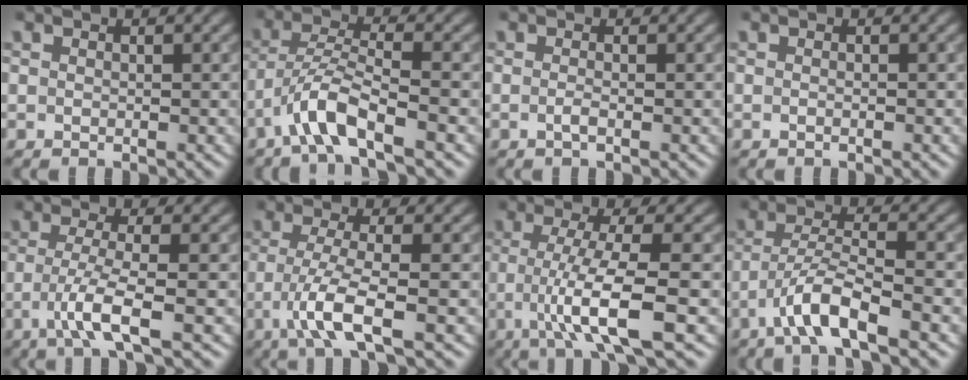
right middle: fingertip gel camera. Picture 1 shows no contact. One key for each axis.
{"total": 4.8, "fx": -2.9, "fy": 0.9, "fz": 3.7, "tx": -0.068, "ty": 0.009, "tz": -0.062}
{"total": 1.0, "fx": -0.3, "fy": 0.2, "fz": 0.9, "tx": -0.016, "ty": -0.001, "tz": -0.009}
{"total": 0.5, "fx": -0.2, "fy": 0.1, "fz": 0.4, "tx": -0.008, "ty": -0.004, "tz": -0.008}
{"total": 4.2, "fx": -1.4, "fy": 0.7, "fz": 3.9, "tx": -0.073, "ty": -0.006, "tz": -0.034}
{"total": 4.6, "fx": -1.7, "fy": 0.8, "fz": 4.2, "tx": -0.080, "ty": -0.008, "tz": -0.040}
{"total": 6.8, "fx": -1.7, "fy": 1.2, "fz": 6.5, "tx": -0.111, "ty": -0.007, "tz": -0.035}
{"total": 4.9, "fx": -2.8, "fy": 0.8, "fz": 3.9, "tx": -0.068, "ty": 0.009, "tz": -0.060}